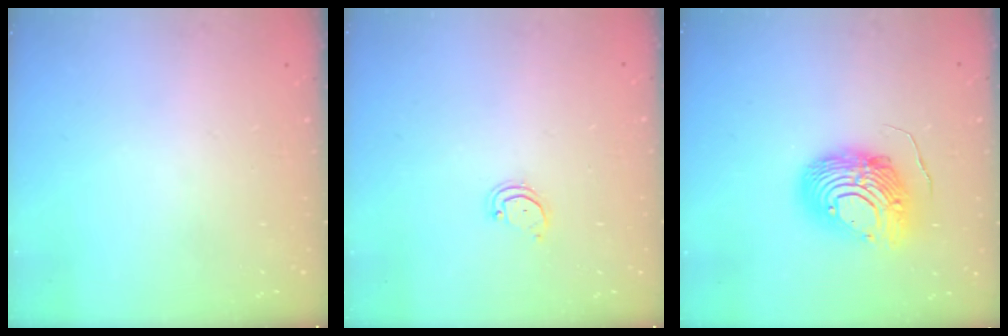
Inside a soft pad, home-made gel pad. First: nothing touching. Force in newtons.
{"total": 2.6, "press": 2.6, "slide": 0.2}
{"total": 12.2, "press": 12.2, "slide": 1.2}